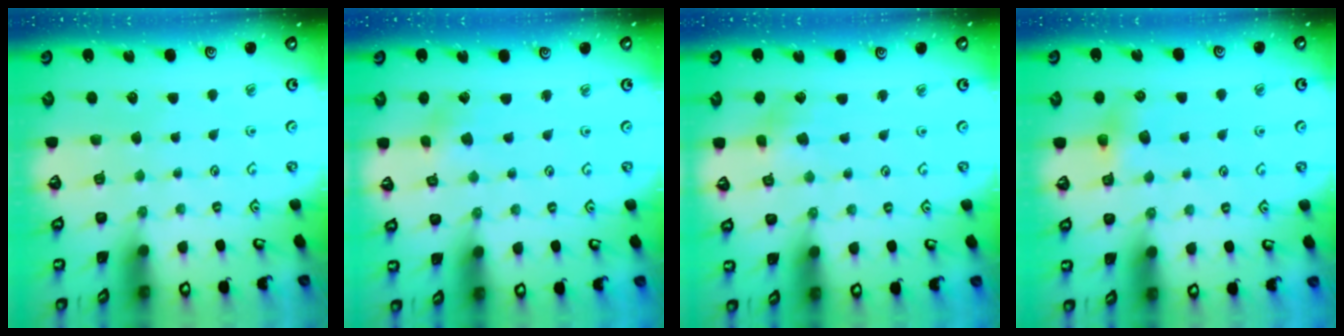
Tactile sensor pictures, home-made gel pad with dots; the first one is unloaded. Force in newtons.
{"total": 2.0, "press": 2.0, "slide": 0.1}
{"total": 3.0, "press": 2.9, "slide": 0.3}
{"total": 4.8, "press": 4.8, "slide": 0.4}